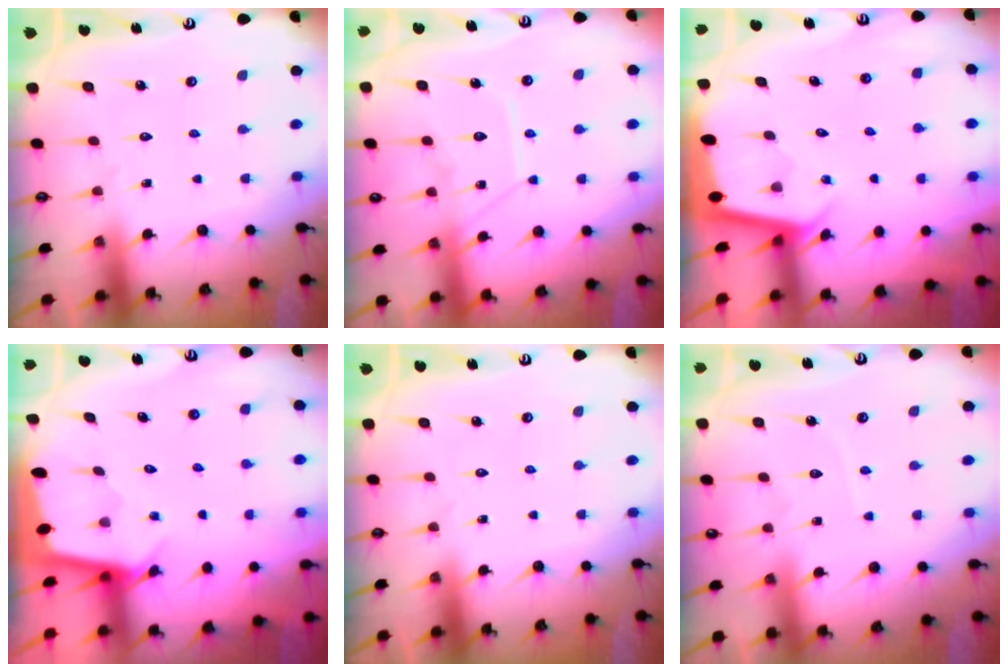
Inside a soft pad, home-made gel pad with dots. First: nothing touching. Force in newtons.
{"total": 10.7, "press": 10.7, "slide": 0.9}
{"total": 1.9, "press": 1.9, "slide": 0.1}
{"total": 2.3, "press": 2.3, "slide": 0.1}
{"total": 0.0}
{"total": 3.9, "press": 3.9, "slide": 0.2}